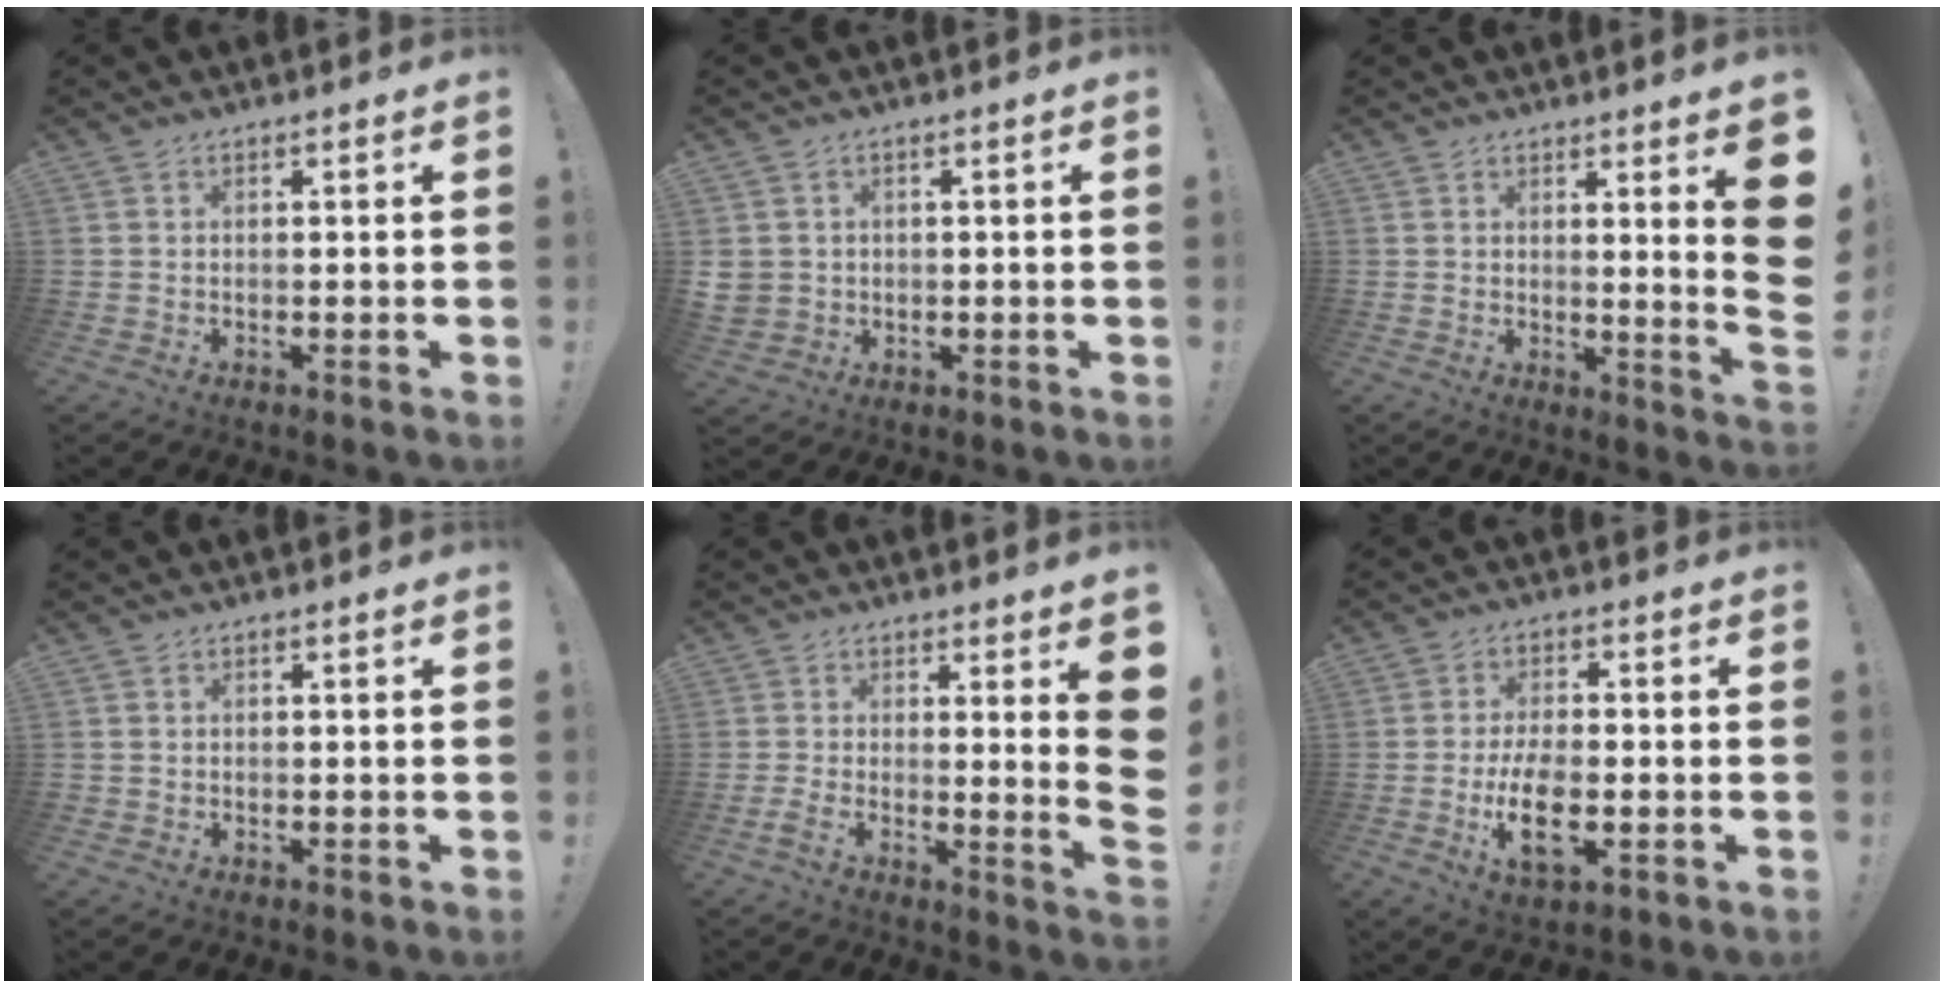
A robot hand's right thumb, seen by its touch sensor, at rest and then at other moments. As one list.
[{"total": 3.8, "force": [0.6, 3.6, 1.0], "torque": [-0.035, -0.002, 0.014]}, {"total": 9.2, "force": [2.6, -0.5, 8.8], "torque": [-0.115, -0.039, 0.036]}, {"total": 0.9, "force": [-0.5, 0.8, 0.0], "torque": [-0.004, 0.005, -0.008]}, {"total": 8.2, "force": [1.1, 0.4, 8.1], "torque": [-0.103, -0.035, 0.018]}, {"total": 10.6, "force": [-3.0, 5.3, 8.6], "torque": [-0.150, -0.003, -0.050]}]